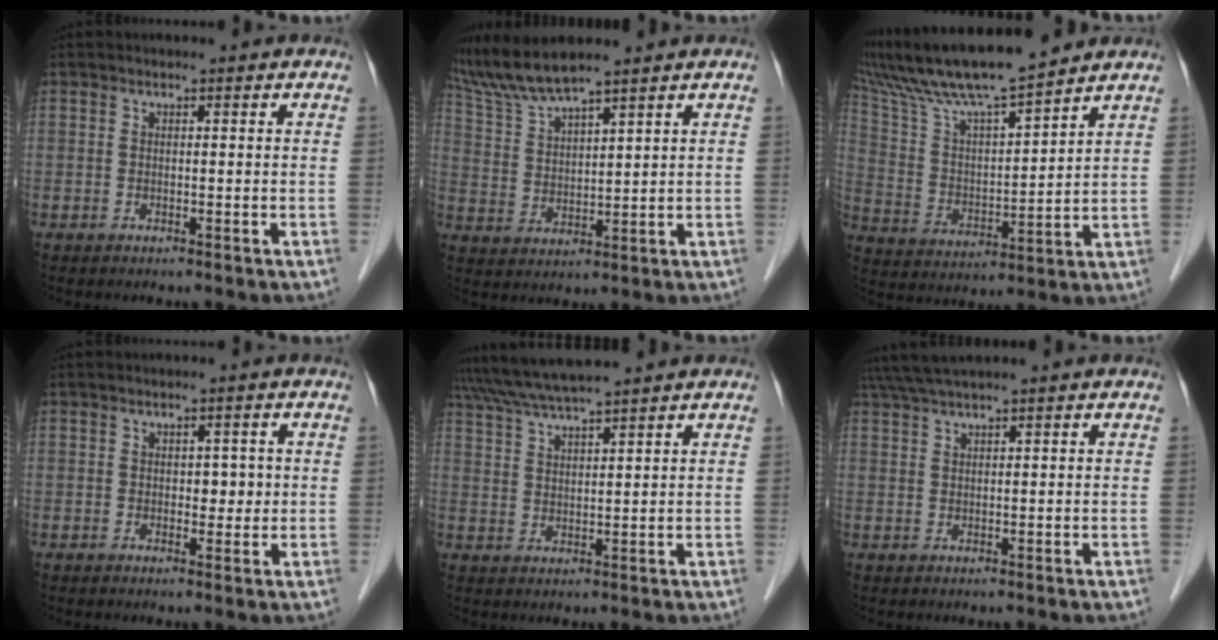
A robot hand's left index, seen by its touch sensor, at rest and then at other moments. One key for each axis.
{"total": 7.9, "fx": 7.2, "fy": -0.5, "fz": 3.3, "tx": -0.081, "ty": 0.010, "tz": 0.150}
{"total": 15.8, "fx": 13.9, "fy": 0.5, "fz": 7.6, "tx": -0.151, "ty": 0.013, "tz": 0.252}
{"total": 2.1, "fx": 0.2, "fy": 1.4, "fz": 1.5, "tx": -0.016, "ty": 0.001, "tz": 0.004}
{"total": 7.6, "fx": 6.9, "fy": -1.3, "fz": 3.0, "tx": -0.063, "ty": 0.024, "tz": 0.126}
{"total": 4.1, "fx": 3.5, "fy": -0.9, "fz": 1.9, "tx": -0.040, "ty": 0.025, "tz": 0.072}